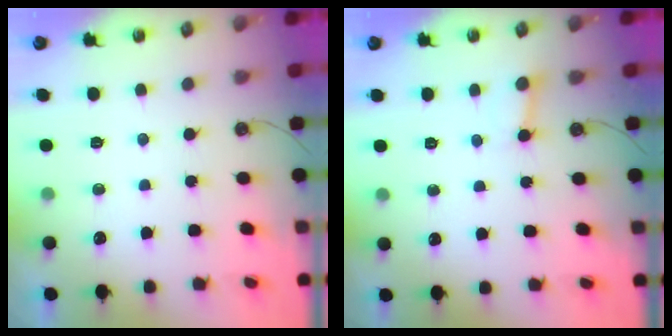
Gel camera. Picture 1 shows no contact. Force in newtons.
{"total": 2.7, "press": 2.7, "slide": 0.3}